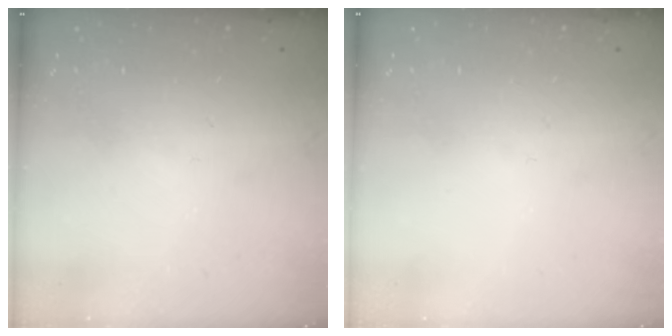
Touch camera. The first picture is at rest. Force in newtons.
{"total": 0.0}